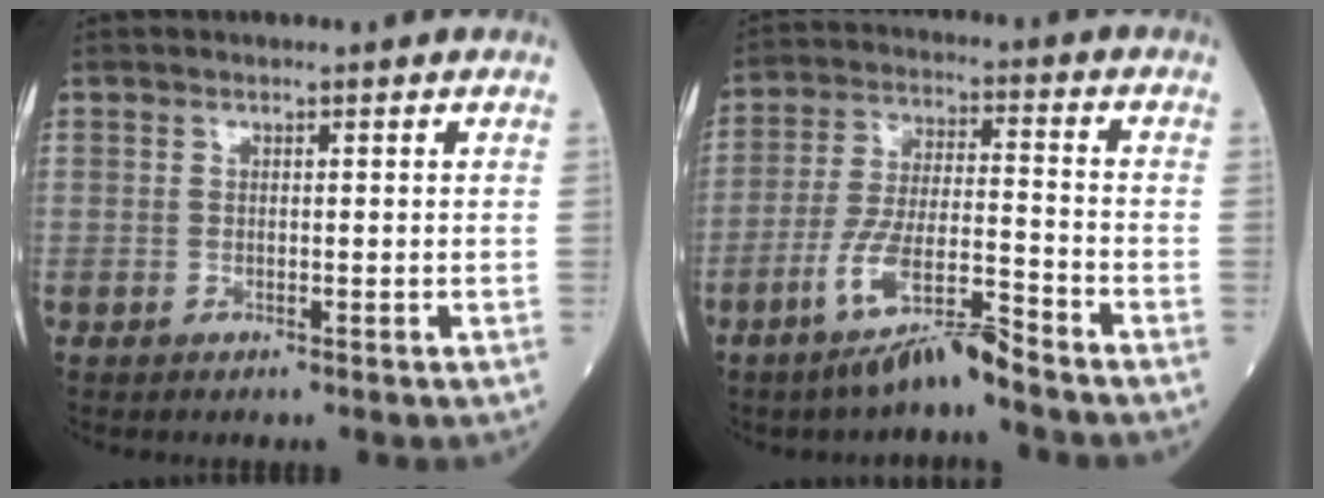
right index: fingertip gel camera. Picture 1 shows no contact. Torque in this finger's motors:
{"motor_torque": [0.27, -0.29, 0.18, 0.11]}